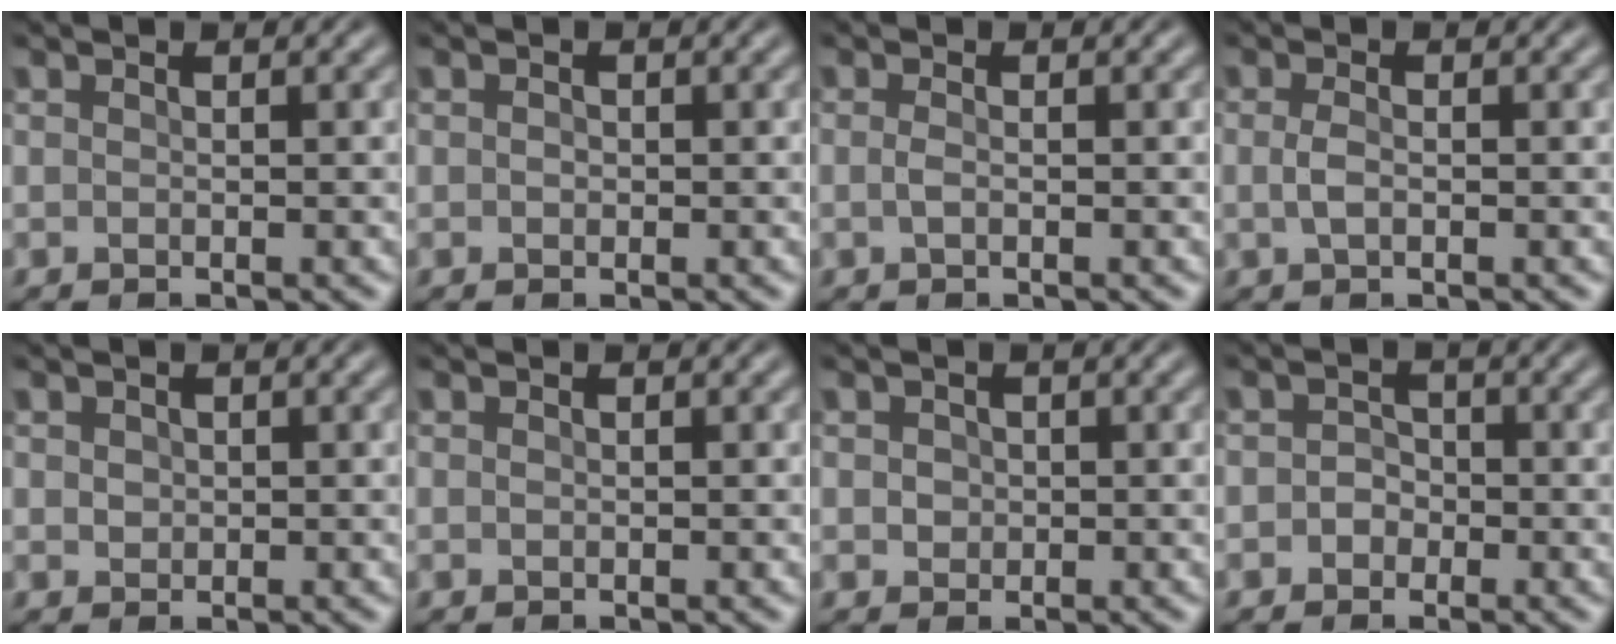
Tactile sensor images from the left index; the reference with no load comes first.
{"total": 0.6, "force": [0.0, 0.5, 0.3], "torque": [-0.006, -0.002, -0.002]}
{"total": 0.9, "force": [-0.2, 0.3, 0.8], "torque": [-0.020, -0.002, -0.006]}
{"total": 1.5, "force": [-0.2, 0.7, 1.3], "torque": [-0.031, 0.000, -0.007]}
{"total": 0.9, "force": [0.2, 0.8, 0.3], "torque": [-0.006, 0.000, 0.004]}
{"total": 0.0}
{"total": 1.2, "force": [0.2, 1.1, 0.4], "torque": [-0.003, 0.001, 0.001]}
{"total": 1.6, "force": [-0.5, 1.4, 0.5], "torque": [0.006, 0.001, -0.019]}